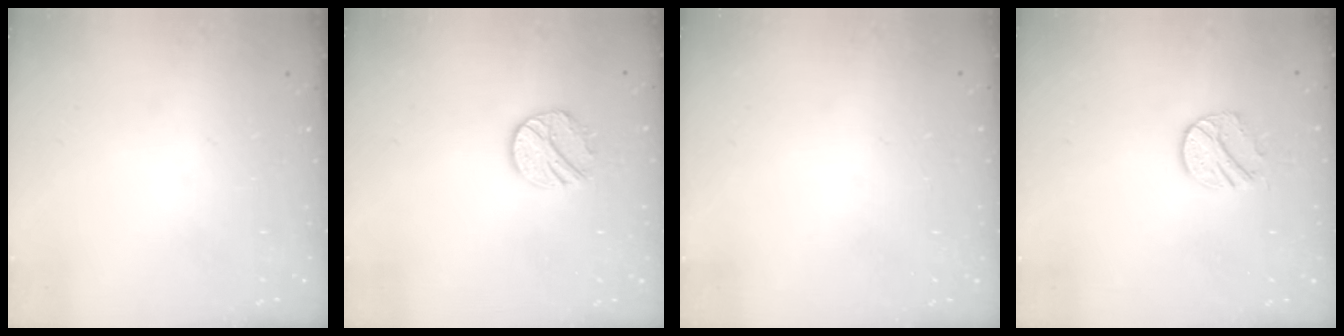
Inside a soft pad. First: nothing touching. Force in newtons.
{"total": 9.4, "press": 9.4, "slide": 0.2}
{"total": 0.6, "press": 0.6, "slide": 0.0}
{"total": 9.5, "press": 9.4, "slide": 0.8}